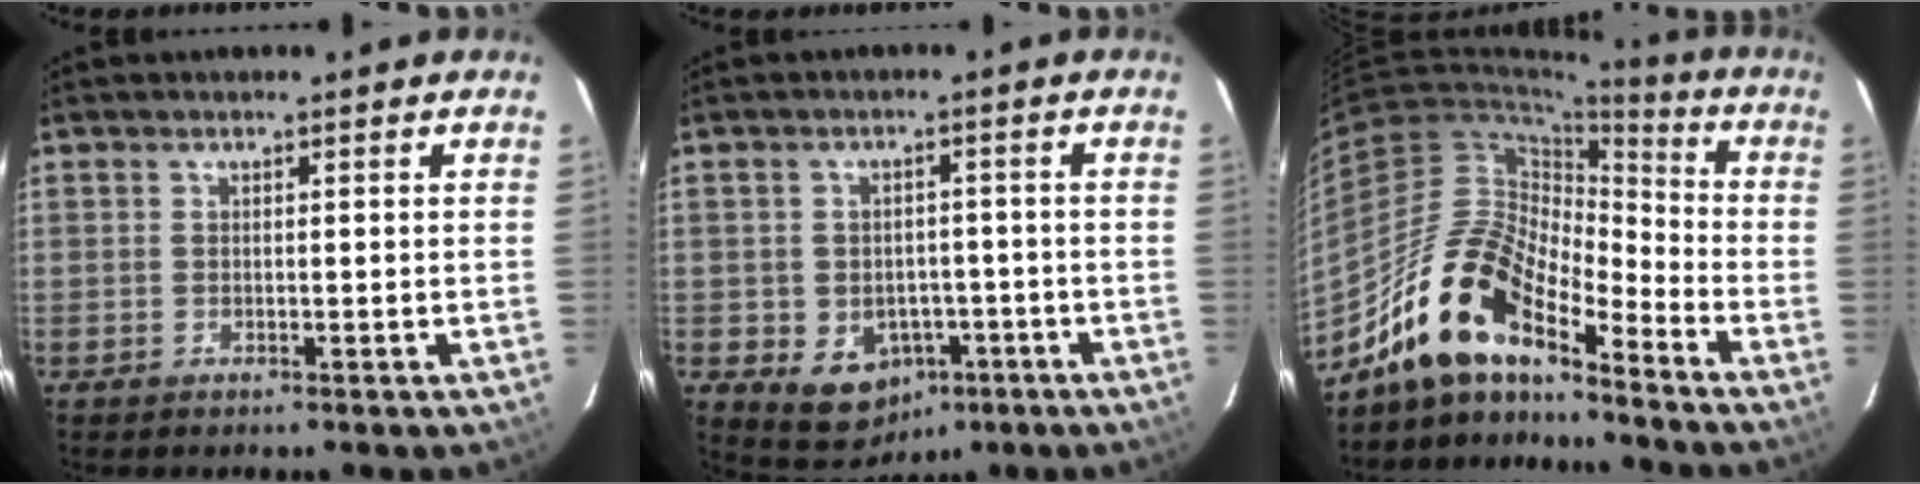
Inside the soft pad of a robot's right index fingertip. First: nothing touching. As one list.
[{"total": 8.5, "force": [-3.7, 7.0, 3.2], "torque": [-0.069, 0.014, -0.025]}, {"total": 15.6, "force": [-12.3, 4.9, 8.3], "torque": [-0.149, 0.005, -0.248]}]